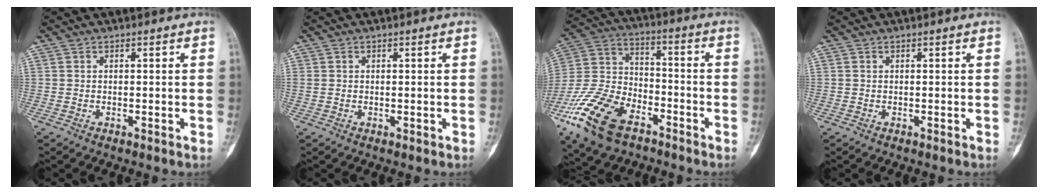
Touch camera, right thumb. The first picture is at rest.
{"total": 0.8, "force": [0.0, 0.6, 0.6], "torque": [-0.017, 0.007, 0.004]}
{"total": 19.3, "force": [-11.0, 10.6, 11.7], "torque": [-0.239, 0.047, -0.209]}
{"total": 0.0}